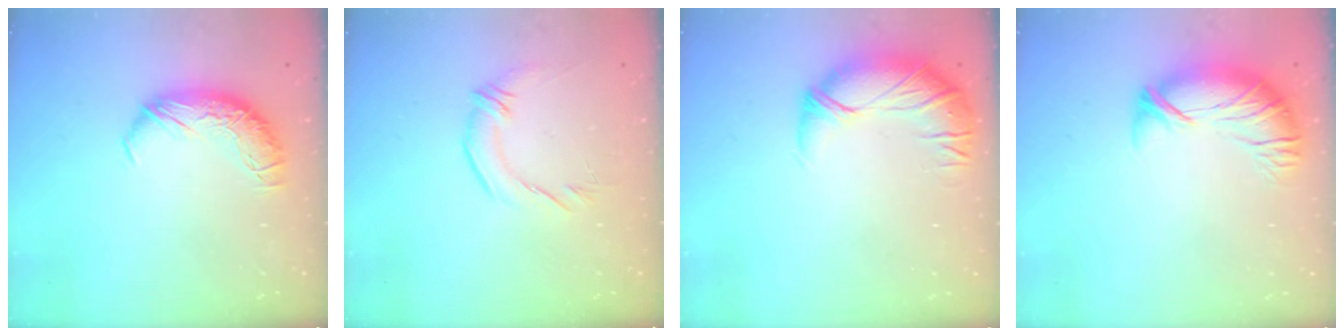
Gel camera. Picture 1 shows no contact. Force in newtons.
{"total": 1.8, "press": 0.7, "slide": 1.7}
{"total": 2.9, "press": 0.7, "slide": 2.8}
{"total": 3.3, "press": 2.4, "slide": 2.3}